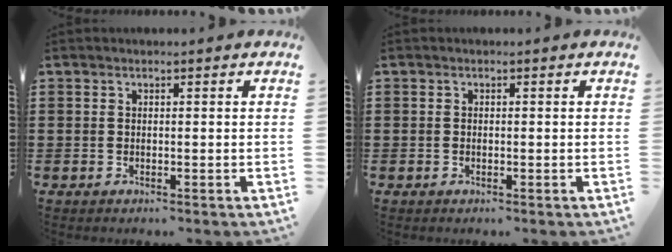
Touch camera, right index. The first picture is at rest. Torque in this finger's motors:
{"motor_torque": [-0.58, 1.56, 0.02, 0.00]}